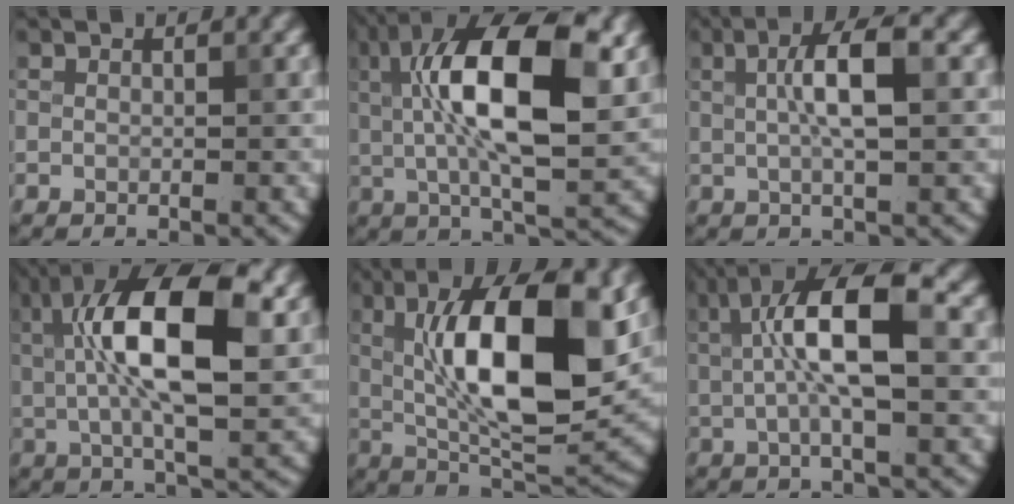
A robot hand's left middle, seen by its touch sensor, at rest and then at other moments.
{"total": 12.2, "force": [2.6, 4.3, 11.1], "torque": [-0.177, 0.012, 0.040]}
{"total": 4.6, "force": [0.9, 1.0, 4.3], "torque": [-0.074, 0.010, 0.011]}
{"total": 11.0, "force": [2.4, 3.9, 10.0], "torque": [-0.164, 0.014, 0.036]}
{"total": 12.8, "force": [1.9, 4.5, 11.8], "torque": [-0.181, 0.004, 0.030]}
{"total": 8.4, "force": [1.4, 2.6, 7.9], "torque": [-0.133, 0.014, 0.016]}